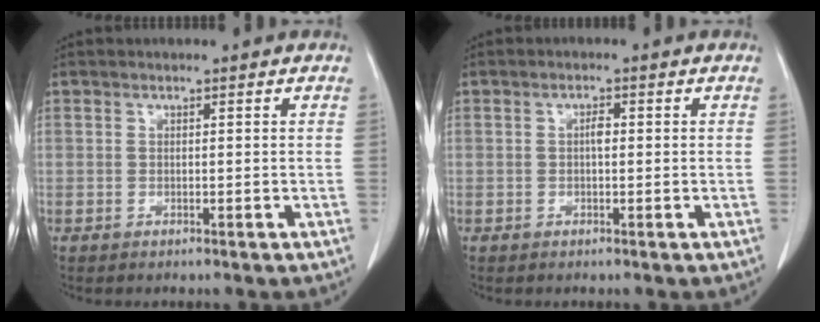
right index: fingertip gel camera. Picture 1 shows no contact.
{"total": 1.4, "force": [0.1, 0.5, 1.3], "torque": [-0.023, 0.004, 0.000]}